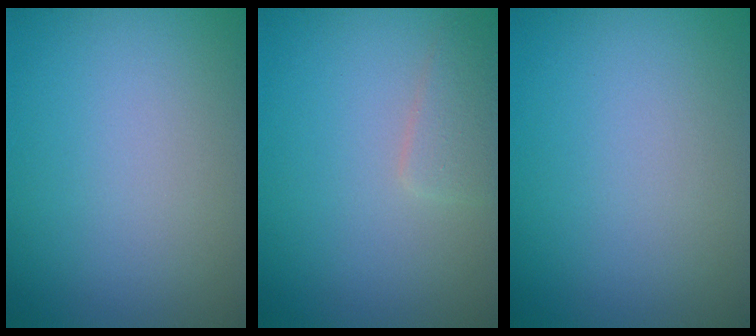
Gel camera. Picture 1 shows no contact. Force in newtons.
{"total": 1.7, "press": 1.7, "slide": 0.1}
{"total": 0.0}